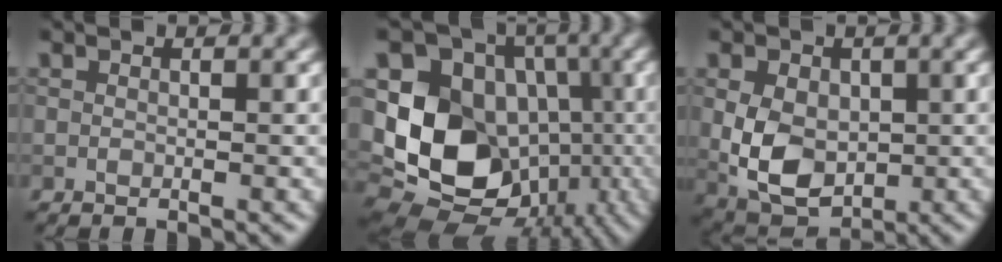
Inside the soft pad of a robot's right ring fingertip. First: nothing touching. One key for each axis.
{"total": 14.0, "fx": -1.5, "fy": 11.4, "fz": 7.9, "tx": -0.161, "ty": -0.005, "tz": -0.029}
{"total": 6.7, "fx": -0.3, "fy": 4.7, "fz": 4.7, "tx": -0.100, "ty": -0.009, "tz": -0.005}